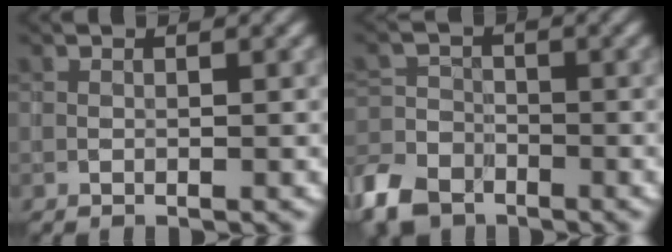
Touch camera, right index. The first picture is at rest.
{"total": 6.6, "force": [-5.0, 3.7, 2.2], "torque": [-0.052, -0.024, -0.102]}